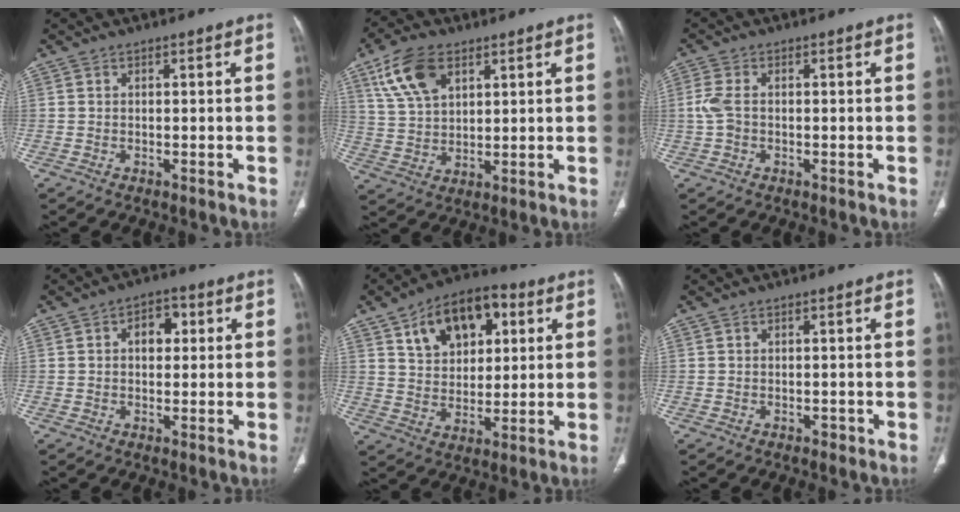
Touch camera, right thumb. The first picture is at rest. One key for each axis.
{"total": 10.7, "fx": 5.5, "fy": 6.0, "fz": 7.0, "tx": -0.125, "ty": -0.012, "tz": 0.114}
{"total": 3.3, "fx": -0.2, "fy": 2.1, "fz": 2.6, "tx": -0.073, "ty": 0.006, "tz": -0.006}
{"total": 5.3, "fx": 1.2, "fy": 3.5, "fz": 3.7, "tx": -0.034, "ty": 0.009, "tz": 0.013}
{"total": 15.3, "fx": 6.3, "fy": 9.5, "fz": 10.3, "tx": -0.122, "ty": -0.003, "tz": 0.106}
{"total": 0.7, "fx": -0.4, "fy": 0.5, "fz": 0.2, "tx": 0.002, "ty": 0.002, "tz": -0.005}